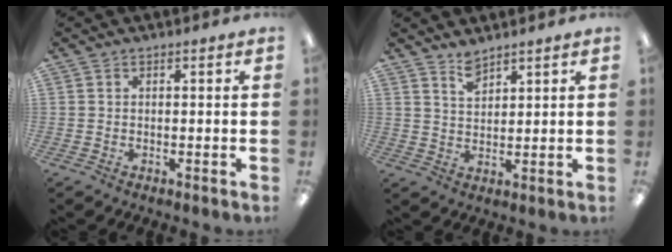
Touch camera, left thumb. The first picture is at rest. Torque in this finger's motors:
{"motor_torque": [0.11, -0.03, -0.30, -0.05, 0.09]}